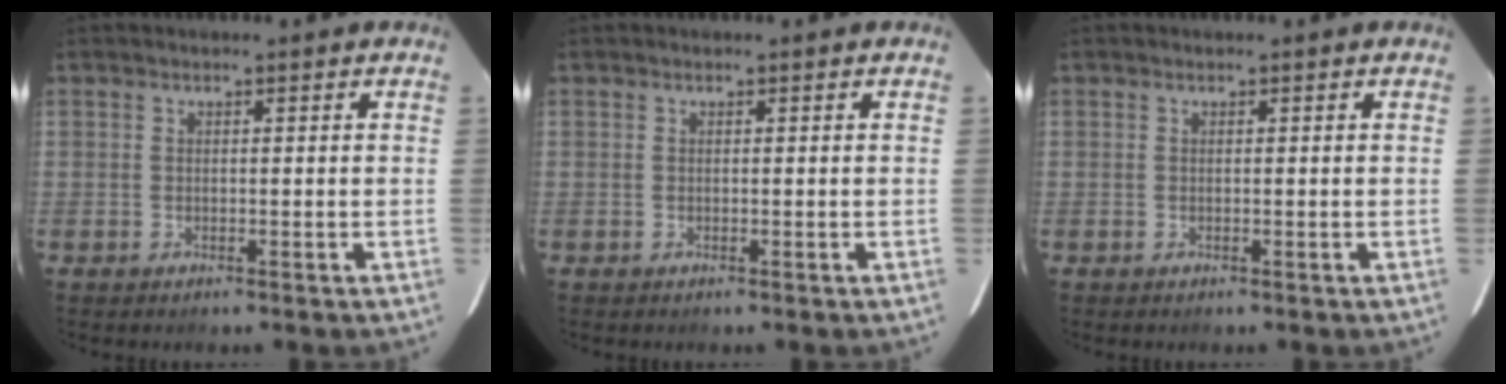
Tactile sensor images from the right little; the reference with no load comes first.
{"total": 0.0}
{"total": 0.0}